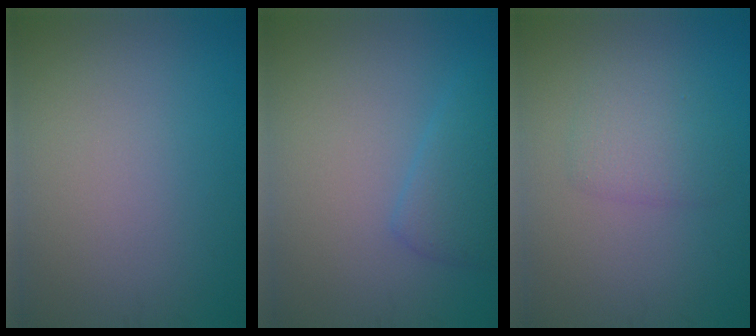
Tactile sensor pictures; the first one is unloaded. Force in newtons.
{"total": 2.7, "press": 2.6, "slide": 0.3}
{"total": 2.4, "press": 2.4, "slide": 0.1}